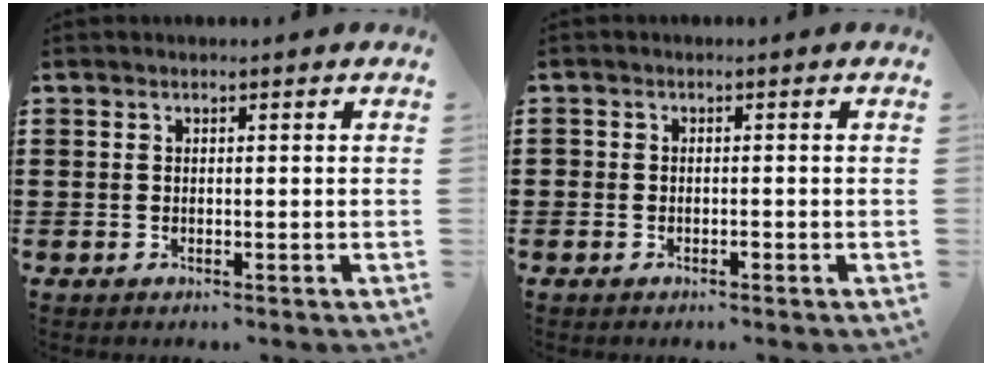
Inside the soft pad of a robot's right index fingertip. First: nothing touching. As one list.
[{"total": 0.8, "force": [-0.6, 0.5, 0.3], "torque": [-0.008, 0.000, -0.012]}]